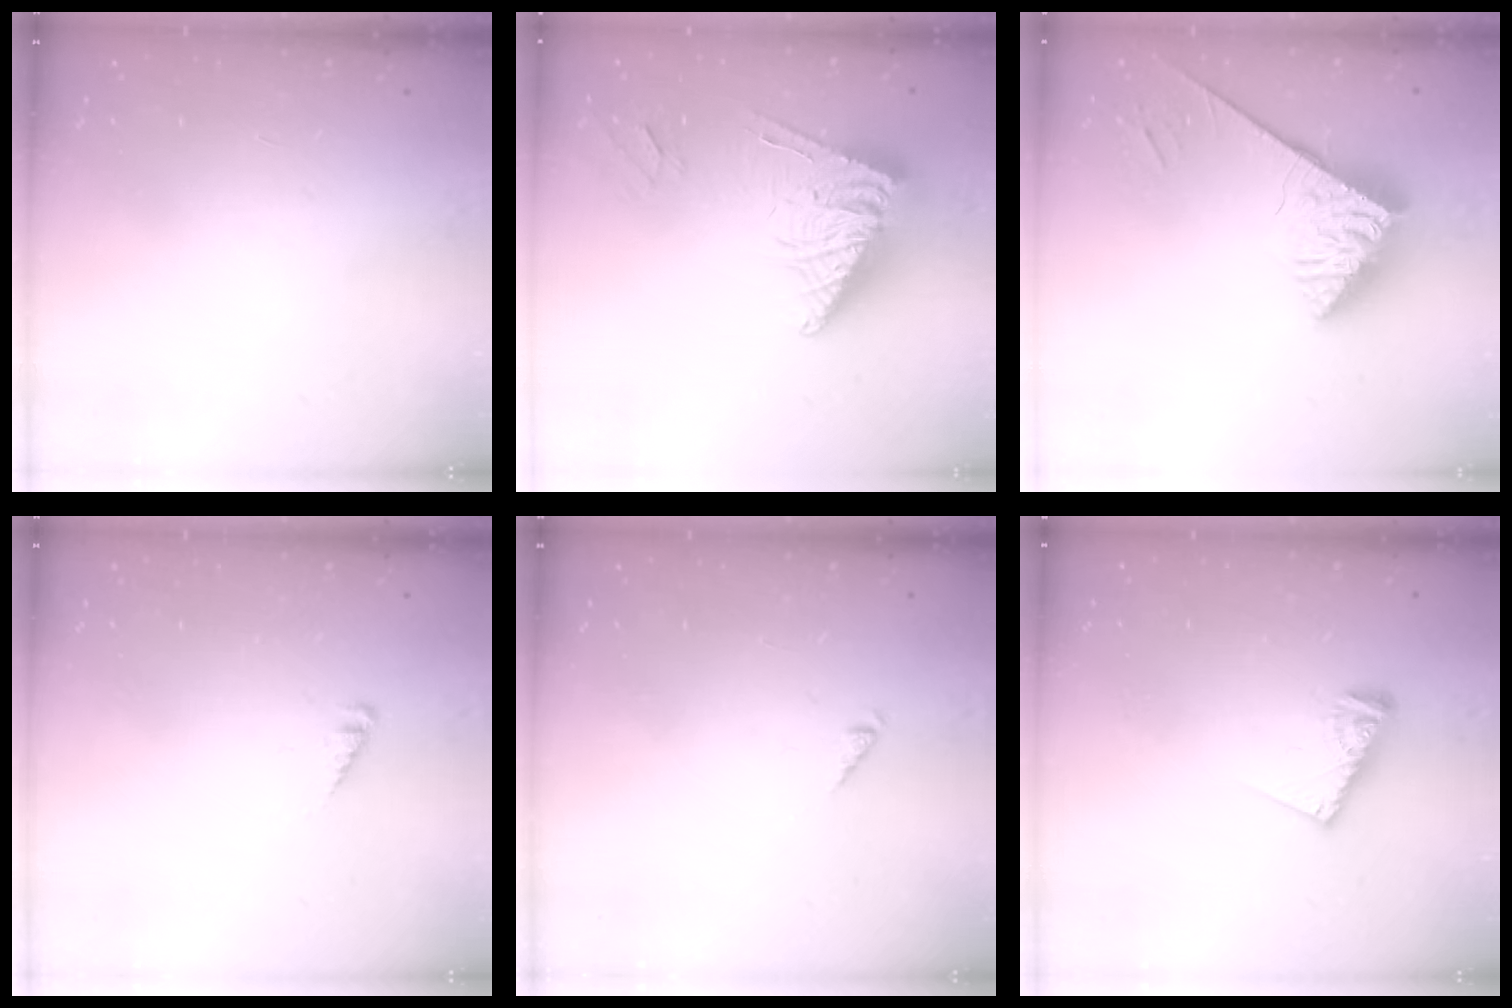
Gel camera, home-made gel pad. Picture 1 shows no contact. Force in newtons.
{"total": 12.4, "press": 12.3, "slide": 1.6}
{"total": 5.6, "press": 5.6, "slide": 0.4}
{"total": 2.9, "press": 2.9, "slide": 0.3}
{"total": 2.7, "press": 2.6, "slide": 0.4}
{"total": 8.3, "press": 8.2, "slide": 1.2}